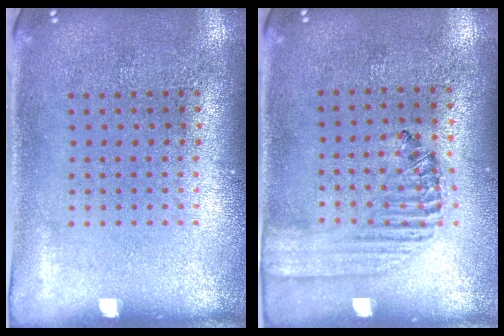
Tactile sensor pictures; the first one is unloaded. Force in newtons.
{"total": 1.3, "press": 1.2, "slide": 0.5}